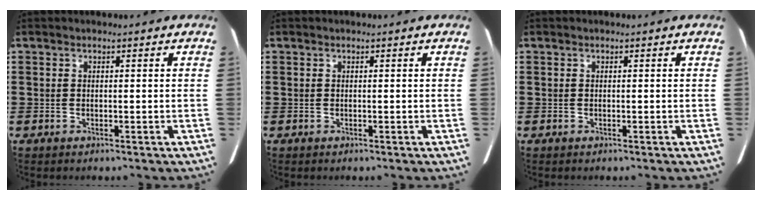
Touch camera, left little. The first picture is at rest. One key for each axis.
{"total": 0.0}
{"total": 0.0}